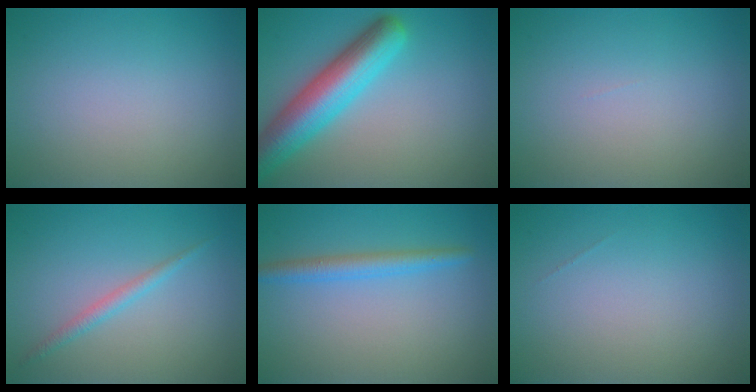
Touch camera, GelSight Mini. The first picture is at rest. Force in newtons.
{"total": 7.2, "press": 7.2, "slide": 0.4}
{"total": 0.0}
{"total": 1.4, "press": 1.4, "slide": 0.1}
{"total": 2.4, "press": 2.4, "slide": 0.2}
{"total": 0.0}